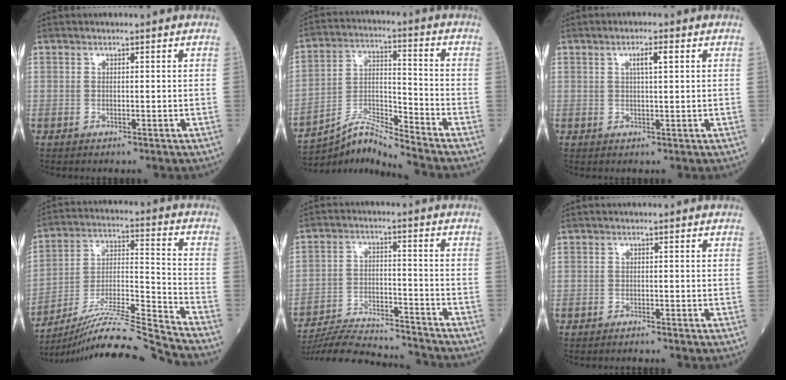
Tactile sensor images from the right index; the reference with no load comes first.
{"total": 9.3, "force": [-8.9, -2.0, 1.8], "torque": [-0.048, 0.018, -0.165]}
{"total": 2.6, "force": [1.0, 0.2, 2.4], "torque": [-0.044, 0.003, 0.015]}
{"total": 19.0, "force": [-17.5, -3.1, 6.5], "torque": [-0.123, 0.001, -0.302]}
{"total": 16.0, "force": [-15.6, 1.2, 3.4], "torque": [-0.064, 0.006, -0.242]}
{"total": 1.6, "force": [-1.5, -0.2, 0.5], "torque": [-0.009, 0.002, -0.019]}